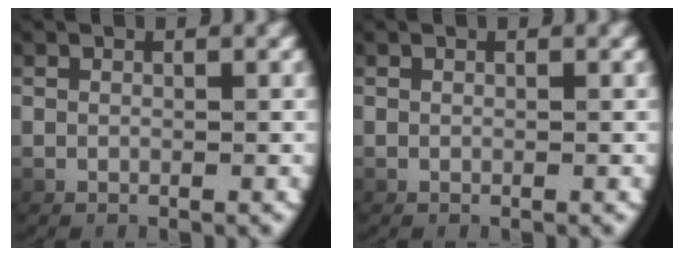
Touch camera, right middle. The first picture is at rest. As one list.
[{"total": 0.0}]